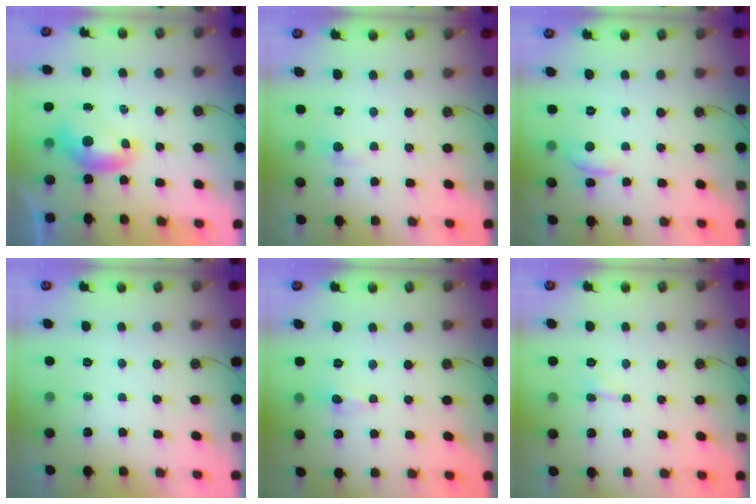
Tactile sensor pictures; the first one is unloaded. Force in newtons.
{"total": 1.1, "press": 0.8, "slide": 0.7}
{"total": 1.8, "press": 1.6, "slide": 0.8}
{"total": 0.0}
{"total": 0.6, "press": 0.5, "slide": 0.3}
{"total": 1.3, "press": 1.2, "slide": 0.3}